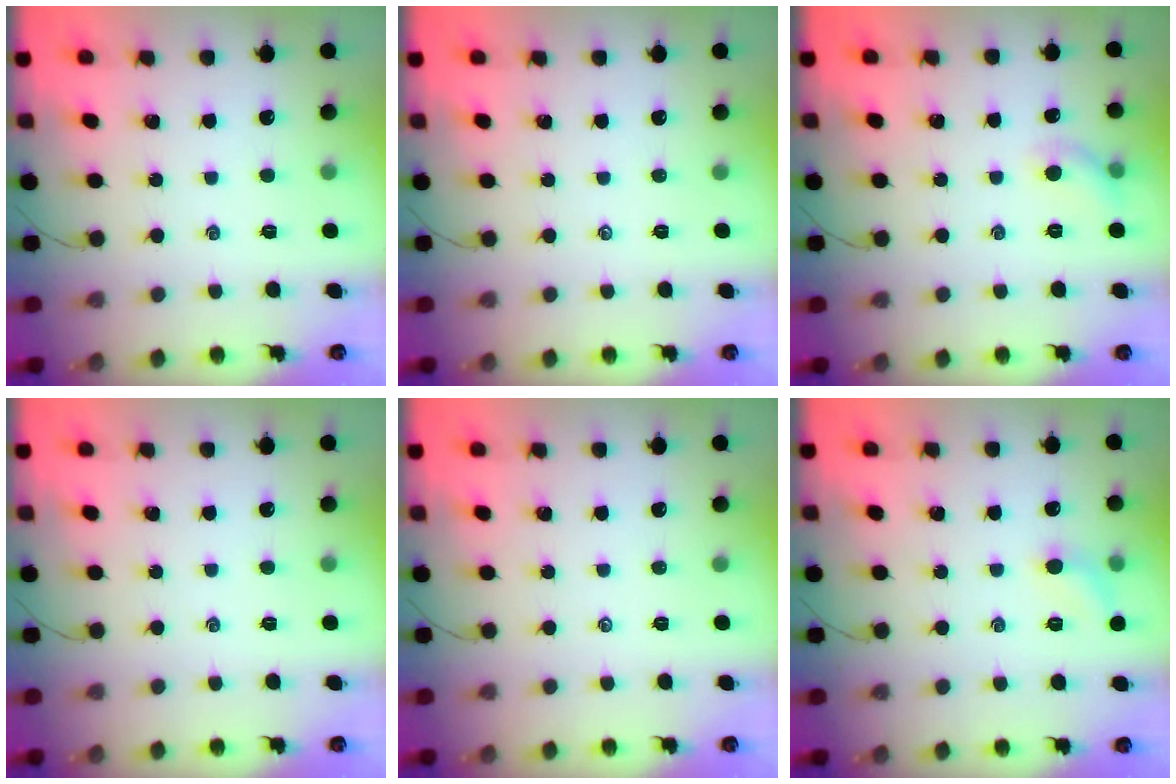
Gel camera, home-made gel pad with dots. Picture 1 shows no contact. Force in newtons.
{"total": 0.0}
{"total": 5.2, "press": 5.1, "slide": 1.0}
{"total": 0.0}
{"total": 0.0}
{"total": 5.8, "press": 5.5, "slide": 1.8}